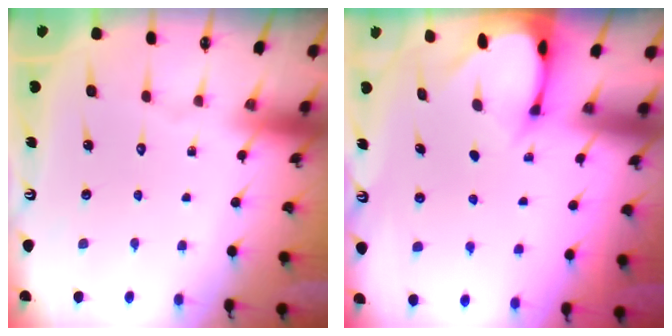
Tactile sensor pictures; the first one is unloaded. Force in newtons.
{"total": 2.1, "press": 2.1, "slide": 0.1}